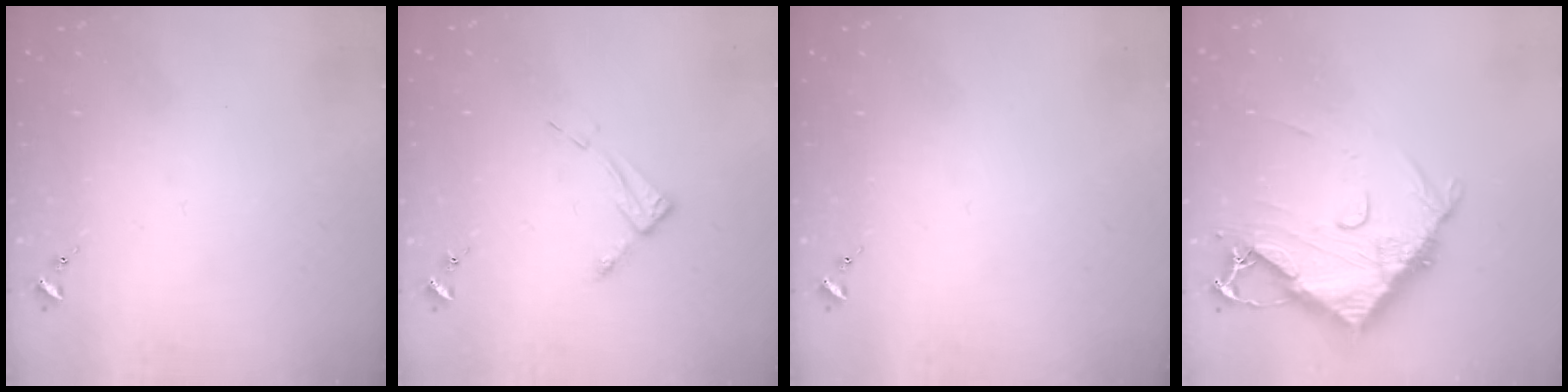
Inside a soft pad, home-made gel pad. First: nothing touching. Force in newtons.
{"total": 6.5, "press": 6.5, "slide": 0.5}
{"total": 0.0}
{"total": 13.0, "press": 12.9, "slide": 1.5}